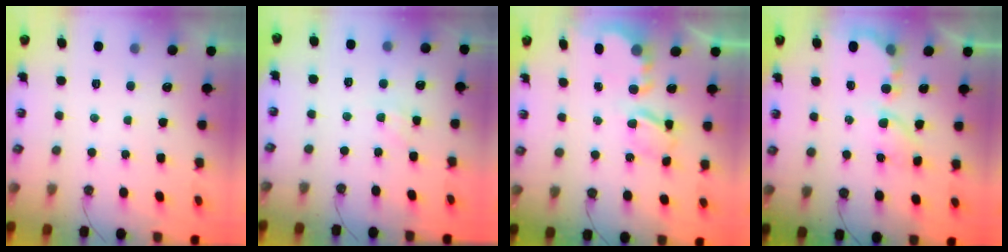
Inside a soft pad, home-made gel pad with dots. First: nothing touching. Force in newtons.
{"total": 2.8, "press": 2.8, "slide": 0.5}
{"total": 6.0, "press": 6.0, "slide": 0.4}
{"total": 6.4, "press": 6.3, "slide": 0.6}